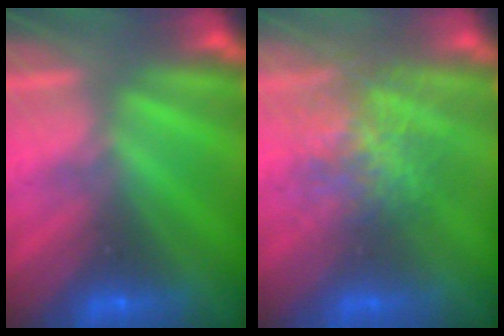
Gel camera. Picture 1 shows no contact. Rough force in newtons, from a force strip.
{"total": 3.5}